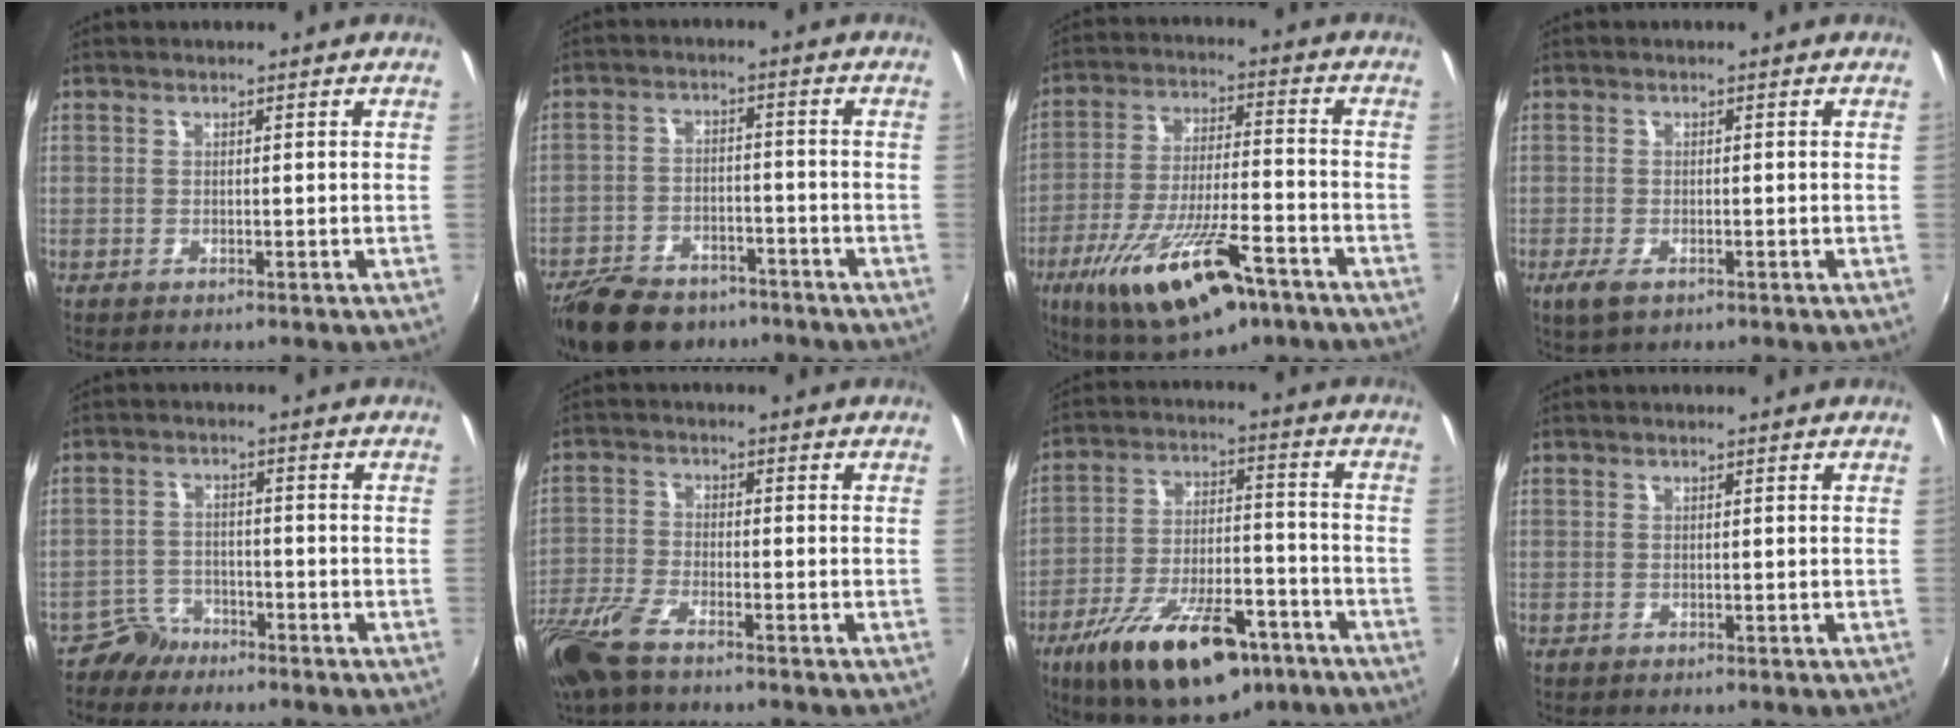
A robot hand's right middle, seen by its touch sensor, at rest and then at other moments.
{"total": 14.9, "force": [-11.1, 7.3, 6.8], "torque": [-0.160, -0.012, -0.178]}
{"total": 20.0, "force": [-11.4, 6.6, 15.1], "torque": [-0.289, -0.042, -0.184]}
{"total": 5.3, "force": [-3.1, 1.9, 3.8], "torque": [-0.090, -0.019, -0.059]}
{"total": 1.6, "force": [-1.5, 0.5, -0.2], "torque": [0.000, 0.000, -0.031]}
{"total": 8.6, "force": [-6.4, 2.3, 5.2], "torque": [-0.130, -0.022, -0.134]}
{"total": 21.9, "force": [-13.3, 9.2, 14.7], "torque": [-0.263, -0.020, -0.203]}
{"total": 0.0}